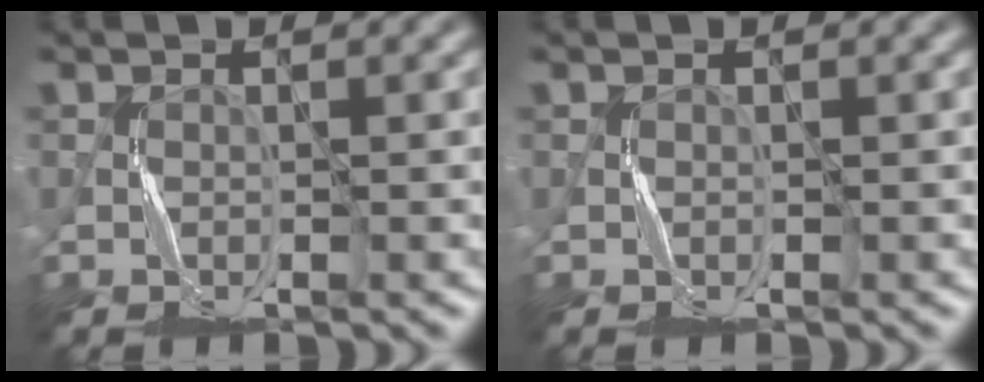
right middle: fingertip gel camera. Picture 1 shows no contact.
{"total": 0.0}